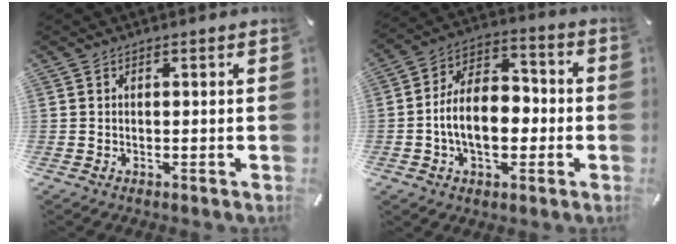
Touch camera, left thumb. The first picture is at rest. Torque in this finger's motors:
{"motor_torque": [1.98, 2.07, 1.59, 0.20, 0.24]}